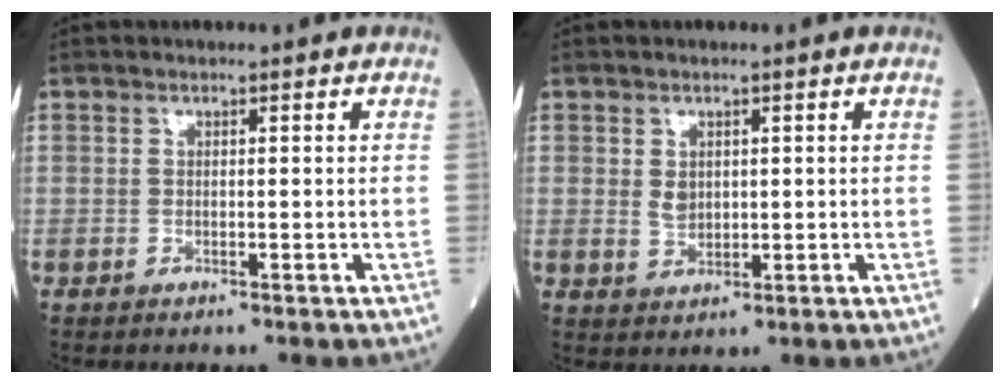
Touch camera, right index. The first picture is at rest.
{"total": 2.2, "force": [0.6, 1.6, 1.4], "torque": [-0.027, -0.002, 0.016]}